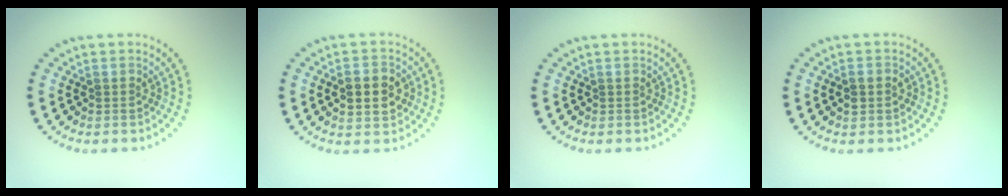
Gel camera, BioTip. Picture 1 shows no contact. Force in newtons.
{"total": 4.6, "press": 4.6, "slide": 0.2}
{"total": 0.0}
{"total": 1.8, "press": 1.8, "slide": 0.2}